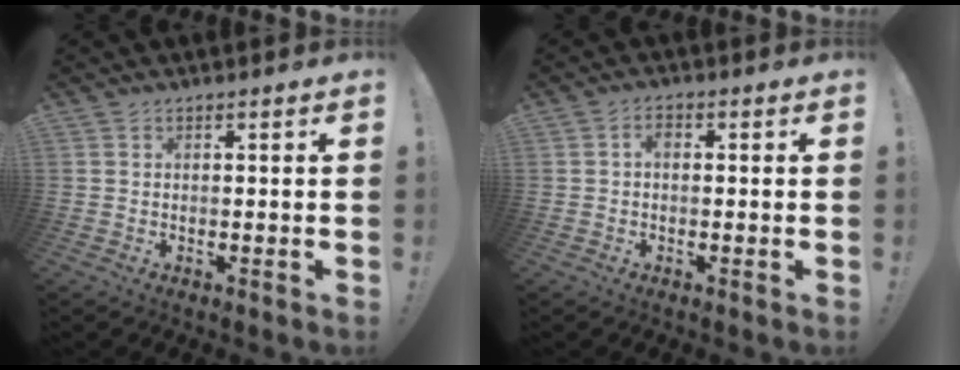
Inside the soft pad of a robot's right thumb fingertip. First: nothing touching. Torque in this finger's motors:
{"motor_torque": [0.09, 0.02, 0.10, -0.05, 0.00]}